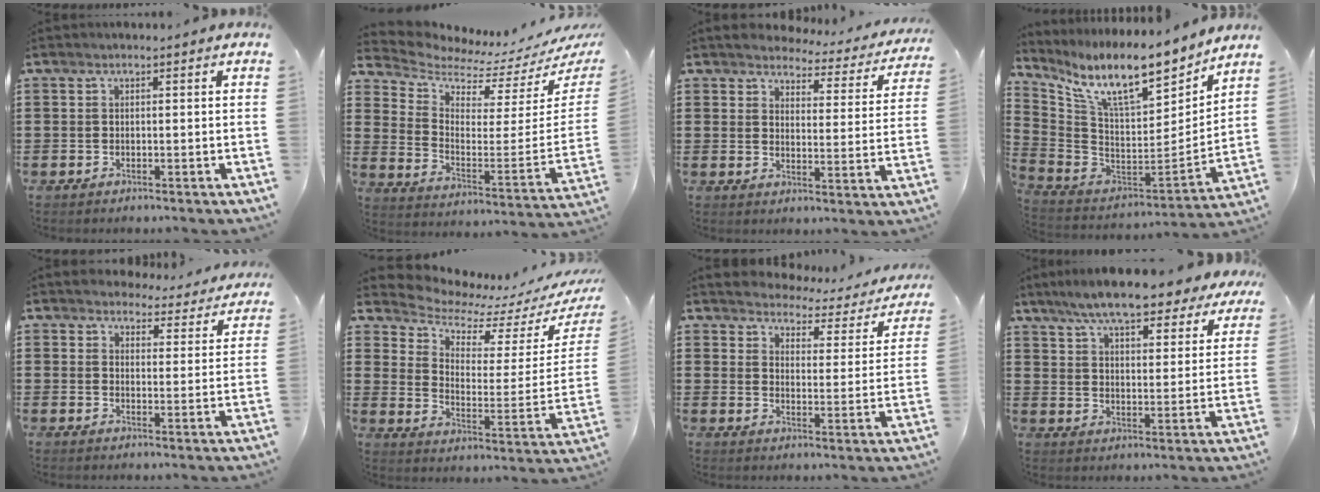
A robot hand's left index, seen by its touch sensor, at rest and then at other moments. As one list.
[{"total": 3.6, "force": [3.1, 1.1, 1.4], "torque": [-0.053, -0.044, 0.048]}, {"total": 3.5, "force": [3.5, 0.5, 0.2], "torque": [-0.019, -0.029, 0.055]}, {"total": 12.5, "force": [9.3, 2.5, 7.9], "torque": [-0.171, -0.068, 0.155]}, {"total": 4.1, "force": [4.1, 0.7, 0.1], "torque": [-0.015, -0.028, 0.070]}, {"total": 5.7, "force": [5.3, 2.0, 0.9], "torque": [-0.057, -0.048, 0.090]}, {"total": 2.7, "force": [2.7, 0.5, -0.1], "torque": [-0.022, -0.026, 0.038]}, {"total": 8.9, "force": [8.0, 0.8, 3.8], "torque": [-0.104, -0.031, 0.143]}]